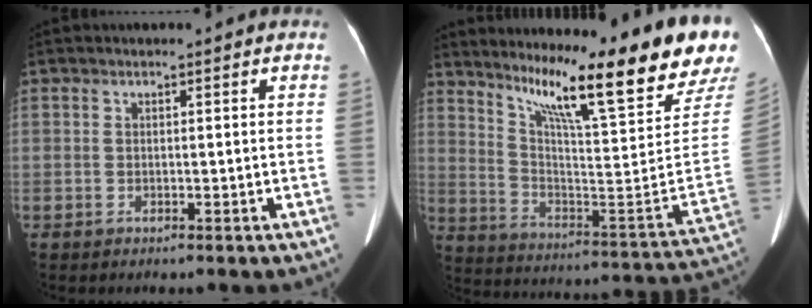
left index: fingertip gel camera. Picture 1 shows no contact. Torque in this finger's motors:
{"motor_torque": [0.99, -1.15, 0.14, 0.15]}